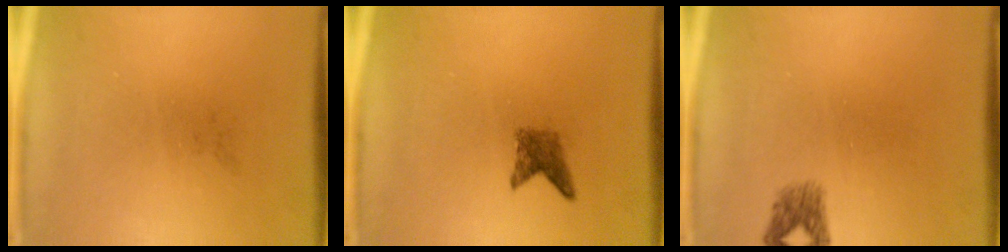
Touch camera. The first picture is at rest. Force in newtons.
{"total": 2.0}
{"total": 1.8}